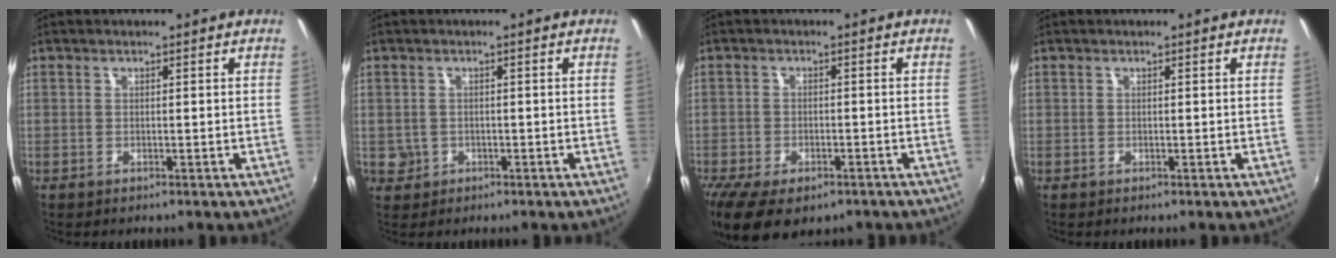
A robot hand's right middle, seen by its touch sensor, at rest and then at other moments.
{"total": 2.9, "force": [-0.4, 2.8, 0.7], "torque": [-0.016, -0.002, -0.002]}
{"total": 10.7, "force": [-7.1, 4.8, 6.4], "torque": [-0.146, -0.039, -0.111]}
{"total": 0.0}